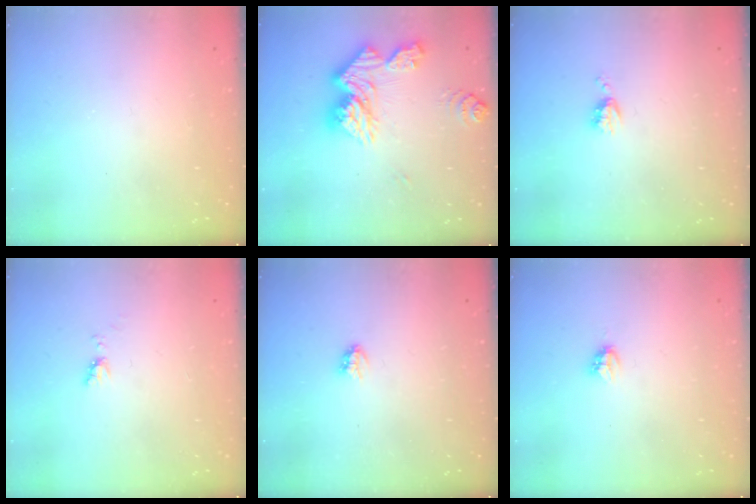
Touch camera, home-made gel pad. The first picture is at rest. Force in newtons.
{"total": 15.4, "press": 15.3, "slide": 1.1}
{"total": 4.5, "press": 4.4, "slide": 0.7}
{"total": 4.2, "press": 4.1, "slide": 0.8}
{"total": 2.9, "press": 2.9, "slide": 0.3}
{"total": 2.8, "press": 2.7, "slide": 0.4}